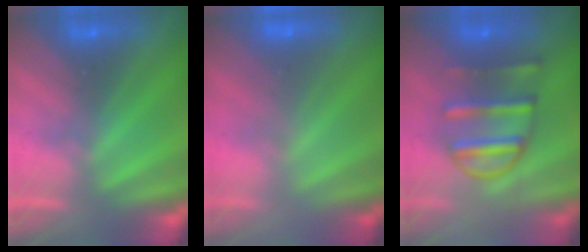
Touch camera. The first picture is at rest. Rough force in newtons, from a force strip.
{"total": 2.3}
{"total": 5.7}